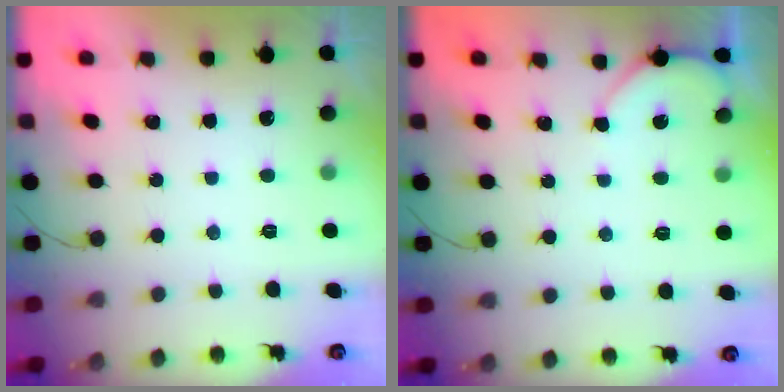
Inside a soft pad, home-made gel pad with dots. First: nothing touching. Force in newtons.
{"total": 2.3, "press": 2.2, "slide": 0.4}